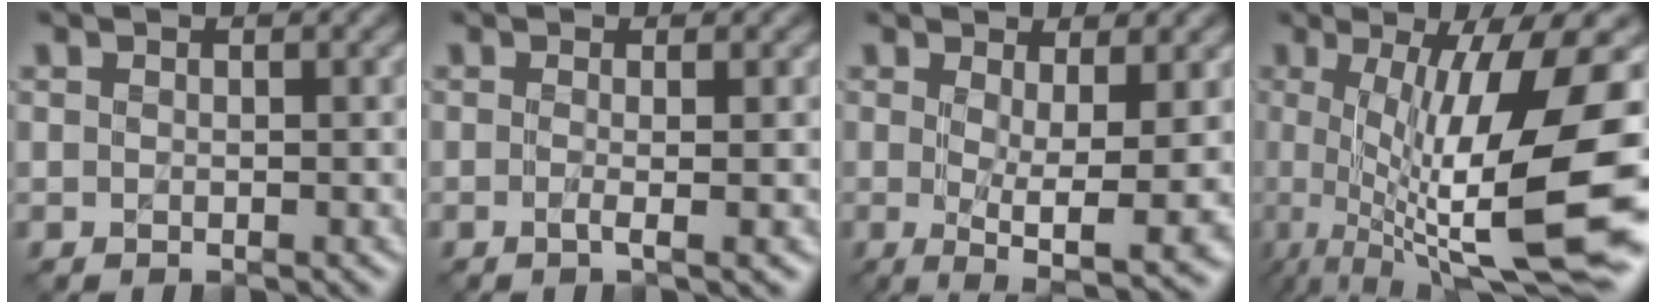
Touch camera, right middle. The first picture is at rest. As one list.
[{"total": 1.9, "force": [-0.2, 0.5, 1.8], "torque": [-0.023, -0.004, -0.013]}, {"total": 5.9, "force": [-0.1, 1.1, 5.8], "torque": [-0.087, -0.017, -0.001]}, {"total": 14.4, "force": [-0.2, 3.4, 14.0], "torque": [-0.204, -0.004, -0.003]}]